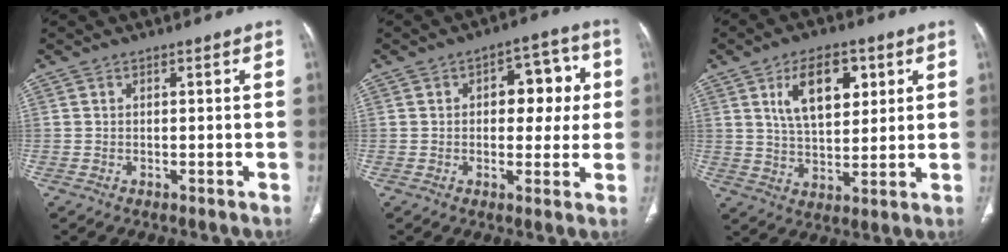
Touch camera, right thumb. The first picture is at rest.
{"total": 10.1, "force": [1.7, 6.0, 8.0], "torque": [-0.053, 0.016, 0.019]}
{"total": 12.1, "force": [4.7, 6.5, 9.0], "torque": [-0.118, -0.017, 0.086]}